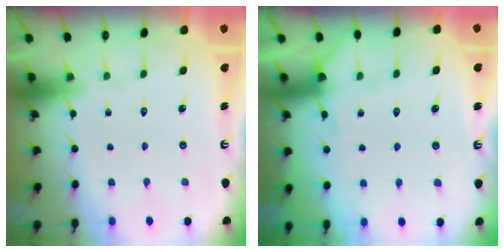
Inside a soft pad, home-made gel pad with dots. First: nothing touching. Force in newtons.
{"total": 5.1, "press": 5.0, "slide": 0.7}